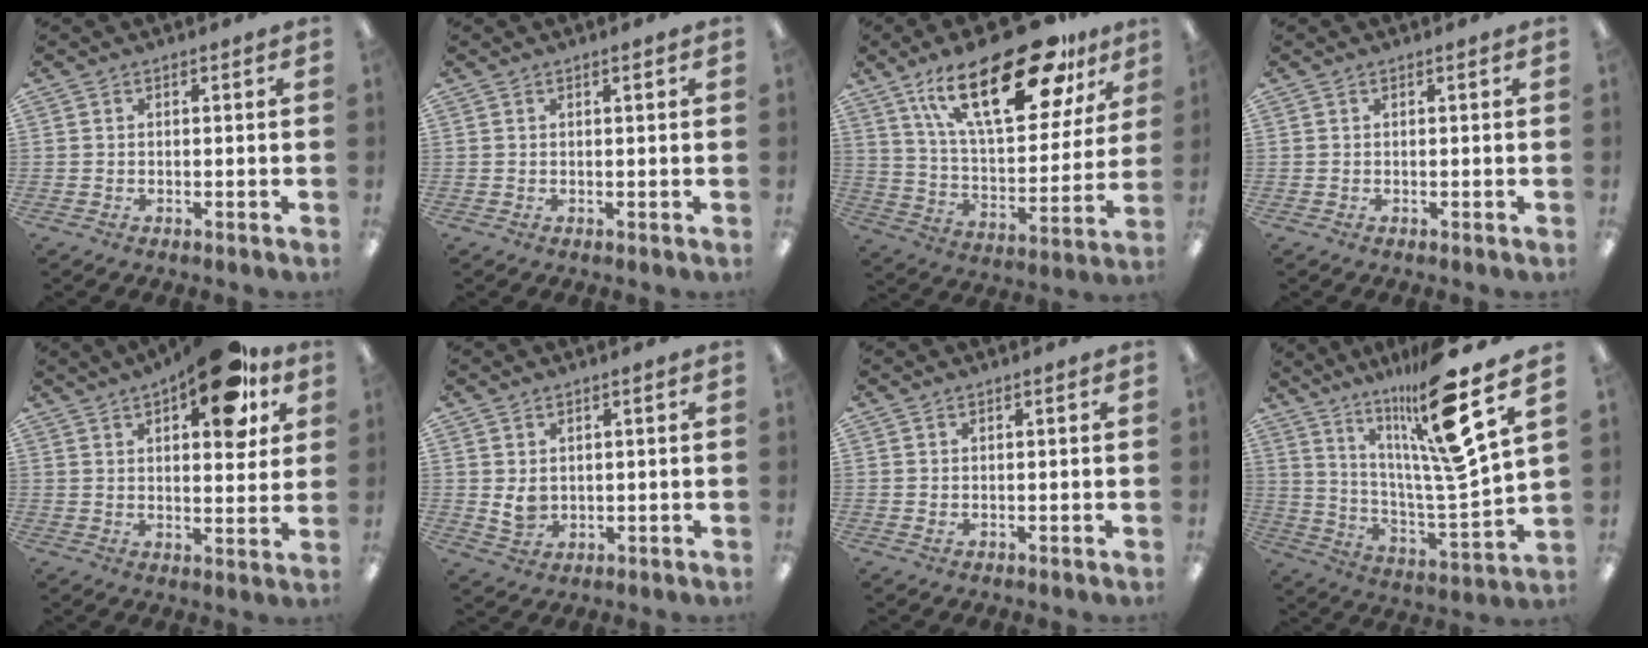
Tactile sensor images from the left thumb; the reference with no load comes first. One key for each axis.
{"total": 0.9, "fx": 0.4, "fy": 0.1, "fz": 0.8, "tx": -0.017, "ty": 0.001, "tz": 0.007}
{"total": 28.6, "fx": 16.8, "fy": 11.5, "fz": 20.1, "tx": -0.327, "ty": -0.080, "tz": 0.282}
{"total": 0.0}
{"total": 16.0, "fx": 9.3, "fy": 6.4, "fz": 11.3, "tx": -0.143, "ty": -0.046, "tz": 0.147}
{"total": 3.7, "fx": 1.1, "fy": 2.9, "fz": 2.1, "tx": -0.041, "ty": -0.003, "tz": 0.019}
{"total": 0.7, "fx": 0.2, "fy": 0.2, "fz": 0.6, "tx": -0.013, "ty": -0.001, "tz": 0.003}
{"total": 21.3, "fx": 14.4, "fy": 2.4, "fz": 15.5, "tx": -0.259, "ty": -0.092, "tz": 0.219}